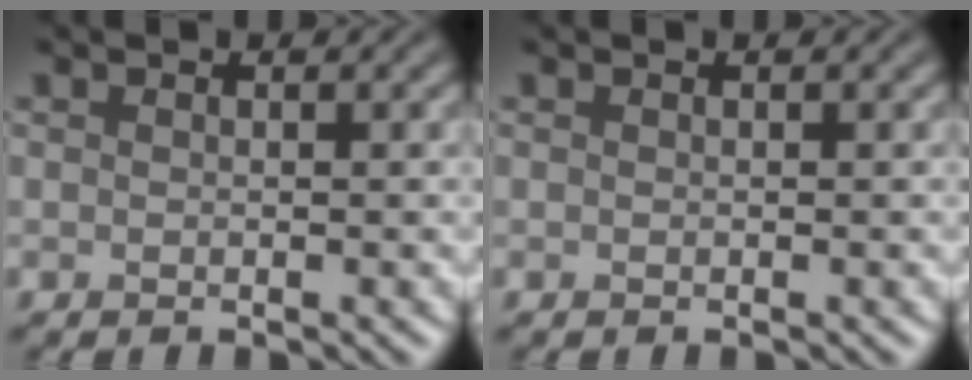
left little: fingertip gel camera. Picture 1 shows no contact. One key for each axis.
{"total": 0.0}